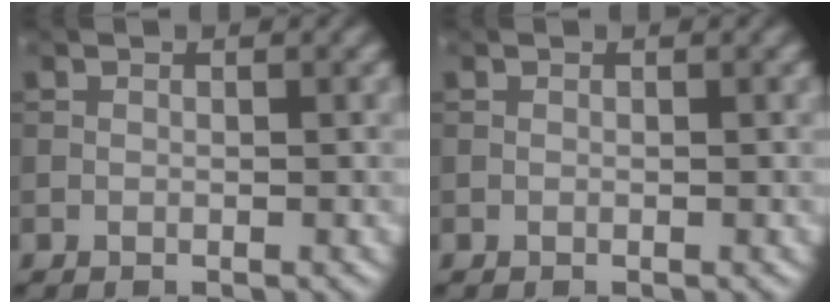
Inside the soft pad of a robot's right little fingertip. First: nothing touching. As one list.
[{"total": 0.0}]